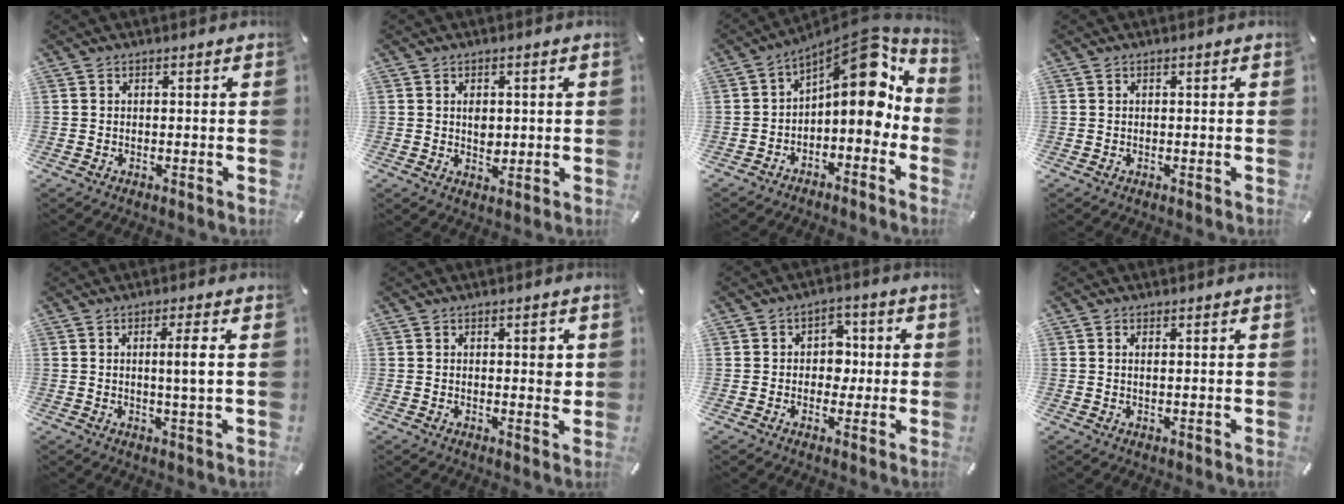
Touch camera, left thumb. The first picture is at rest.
{"total": 3.3, "force": [0.4, 2.6, 2.0], "torque": [-0.025, -0.001, 0.003]}
{"total": 13.0, "force": [5.5, 6.2, 10.0], "torque": [-0.127, -0.065, 0.086]}
{"total": 0.0}
{"total": 5.2, "force": [0.7, 0.2, 5.2], "torque": [-0.097, -0.006, 0.008]}
{"total": 2.8, "force": [0.7, 1.4, 2.4], "torque": [-0.017, -0.008, 0.004]}
{"total": 6.3, "force": [-0.2, 5.4, 3.2], "torque": [-0.038, 0.005, -0.009]}
{"total": 1.1, "force": [0.3, 0.2, 1.0], "torque": [-0.020, -0.001, 0.005]}